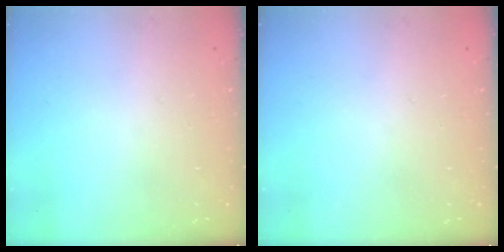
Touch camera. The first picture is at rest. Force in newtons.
{"total": 0.0}